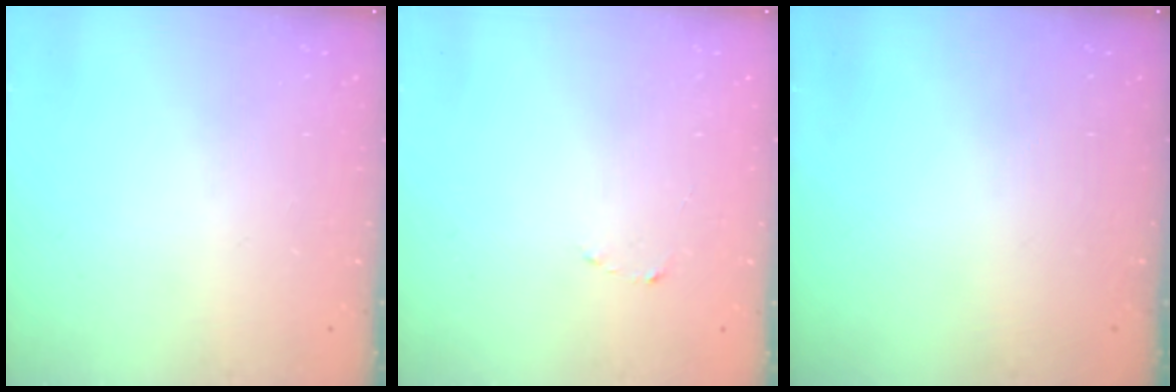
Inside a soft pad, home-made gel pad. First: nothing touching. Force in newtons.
{"total": 1.5, "press": 1.5, "slide": 0.2}
{"total": 0.0}